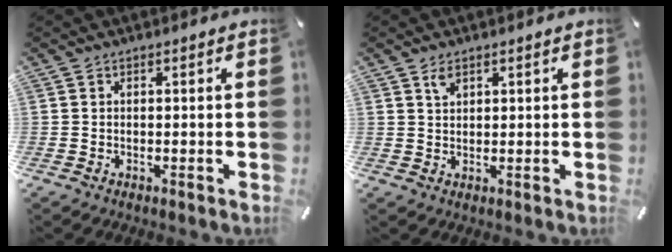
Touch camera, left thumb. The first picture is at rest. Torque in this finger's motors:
{"motor_torque": [0.26, 0.19, 0.00, -0.06, 0.03]}